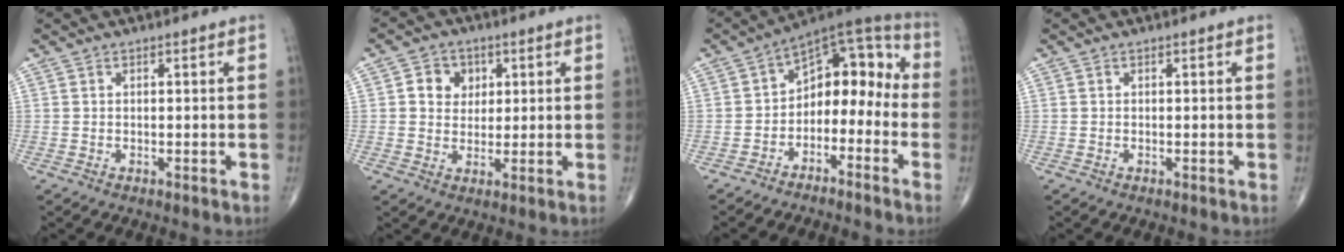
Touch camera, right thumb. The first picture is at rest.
{"total": 5.9, "force": [1.7, 5.1, 2.4], "torque": [-0.007, -0.001, 0.024]}
{"total": 12.7, "force": [-3.5, 8.5, 8.8], "torque": [-0.077, 0.083, -0.066]}
{"total": 0.0}